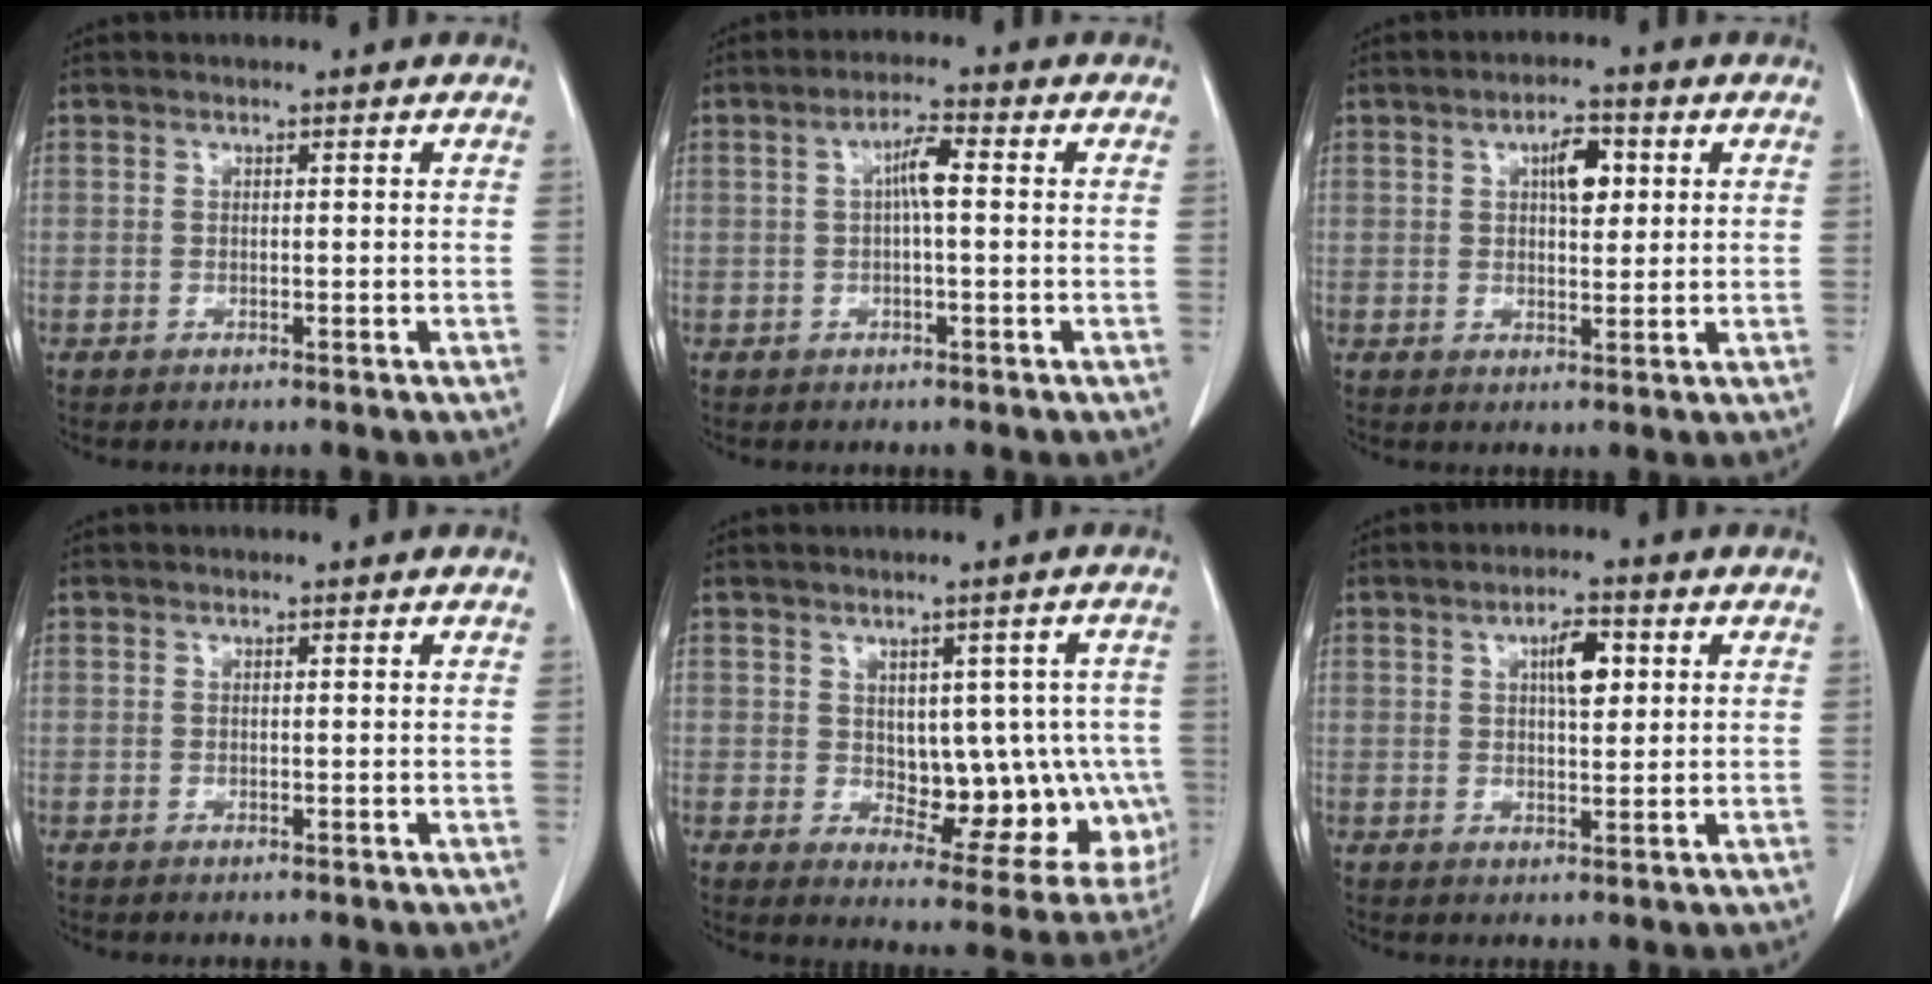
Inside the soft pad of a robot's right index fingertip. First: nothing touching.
{"total": 3.8, "force": [0.3, 0.4, 3.7], "torque": [-0.068, 0.008, 0.004]}
{"total": 4.8, "force": [1.5, 1.9, 4.1], "torque": [-0.065, 0.007, 0.022]}
{"total": 0.0}
{"total": 12.3, "force": [-0.2, 7.1, 10.1], "torque": [-0.102, 0.017, 0.024]}
{"total": 4.7, "force": [1.5, 1.5, 4.2], "torque": [-0.070, 0.005, 0.024]}